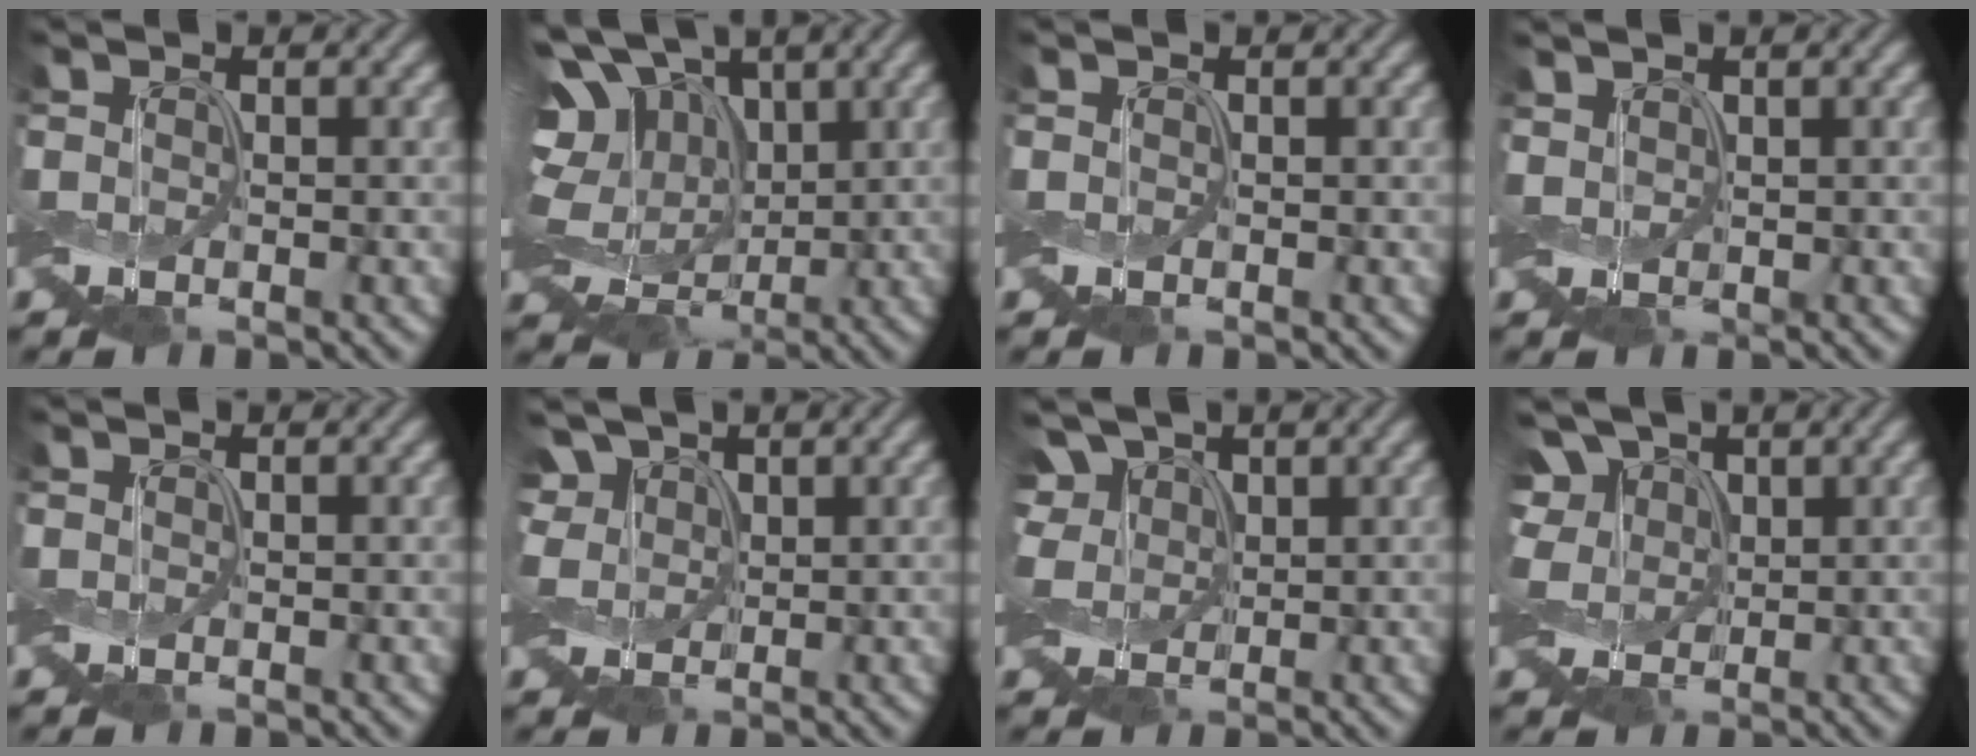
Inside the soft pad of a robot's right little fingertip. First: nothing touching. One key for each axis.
{"total": 13.9, "fx": 3.3, "fy": 10.2, "fz": 8.9, "tx": -0.209, "ty": 0.018, "tz": 0.046}
{"total": 0.0}
{"total": 1.1, "fx": 0.7, "fy": 0.6, "fz": 0.4, "tx": -0.014, "ty": 0.005, "tz": 0.013}
{"total": 0.0}
{"total": 2.8, "fx": 0.8, "fy": 2.3, "fz": 1.4, "tx": -0.040, "ty": 0.006, "tz": 0.009}
{"total": 3.8, "fx": 1.3, "fy": 2.9, "fz": 2.1, "tx": -0.063, "ty": 0.011, "tz": 0.017}
{"total": 5.8, "fx": 1.7, "fy": 4.4, "fz": 3.4, "tx": -0.091, "ty": 0.018, "tz": 0.022}